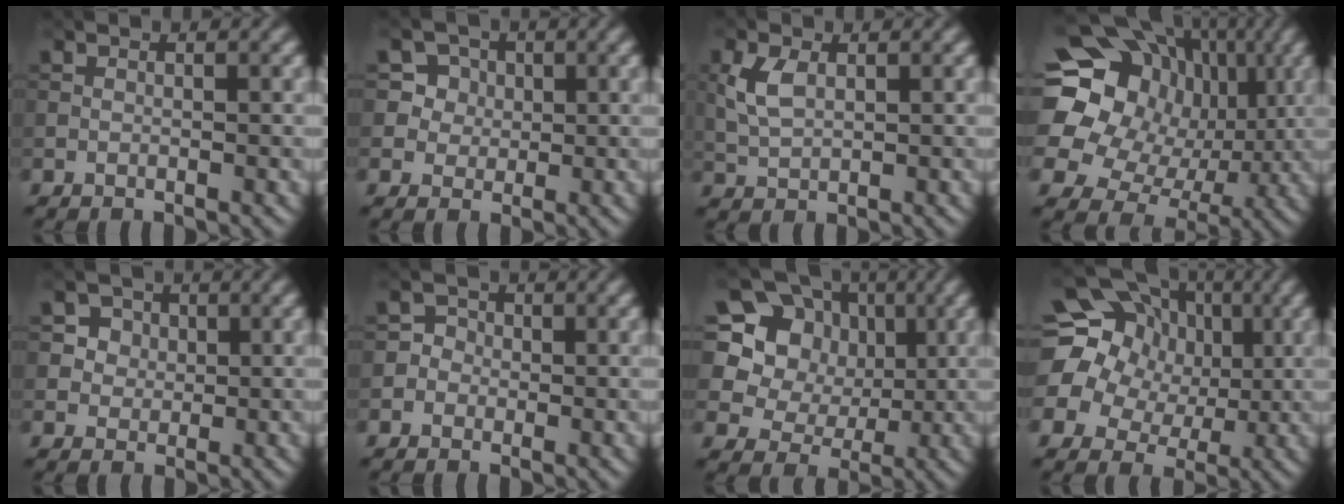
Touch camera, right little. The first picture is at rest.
{"total": 3.9, "force": [1.5, 3.5, 1.0], "torque": [-0.021, 0.003, 0.038]}
{"total": 2.3, "force": [0.2, 1.4, 1.9], "torque": [-0.049, 0.004, 0.017]}
{"total": 19.8, "force": [3.7, 17.6, 8.3], "torque": [-0.208, 0.043, 0.047]}
{"total": 3.1, "force": [1.2, 2.7, 1.0], "torque": [-0.026, 0.001, 0.029]}
{"total": 1.7, "force": [-0.8, 1.5, -0.2], "torque": [0.019, 0.007, -0.018]}
{"total": 11.9, "force": [4.0, 10.2, 4.6], "torque": [-0.124, 0.022, 0.082]}
{"total": 19.1, "force": [4.4, 16.8, 7.9], "torque": [-0.186, 0.042, 0.055]}